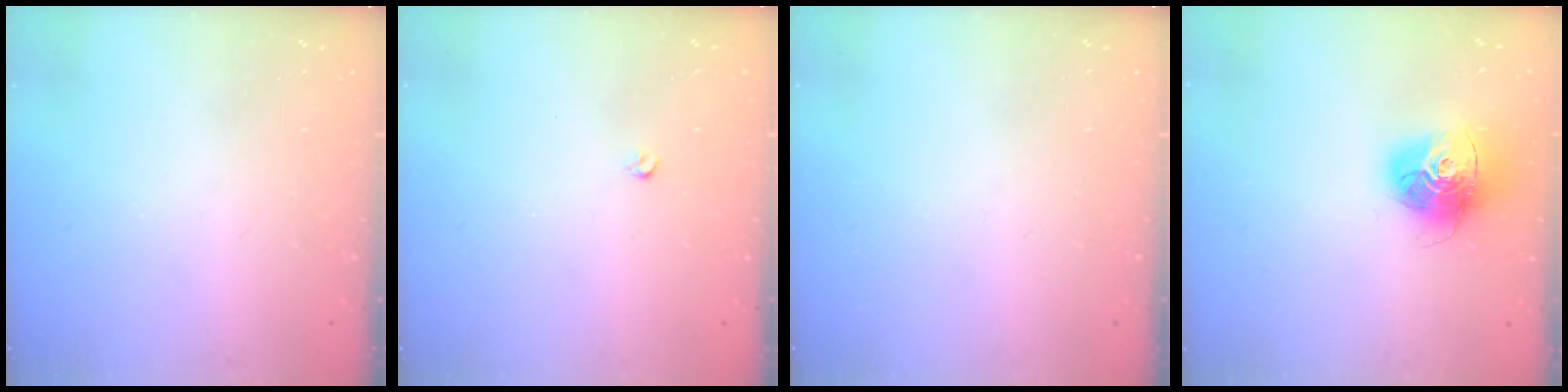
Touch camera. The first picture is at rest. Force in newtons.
{"total": 2.6, "press": 2.5, "slide": 0.4}
{"total": 0.0}
{"total": 16.1, "press": 16.0, "slide": 1.5}